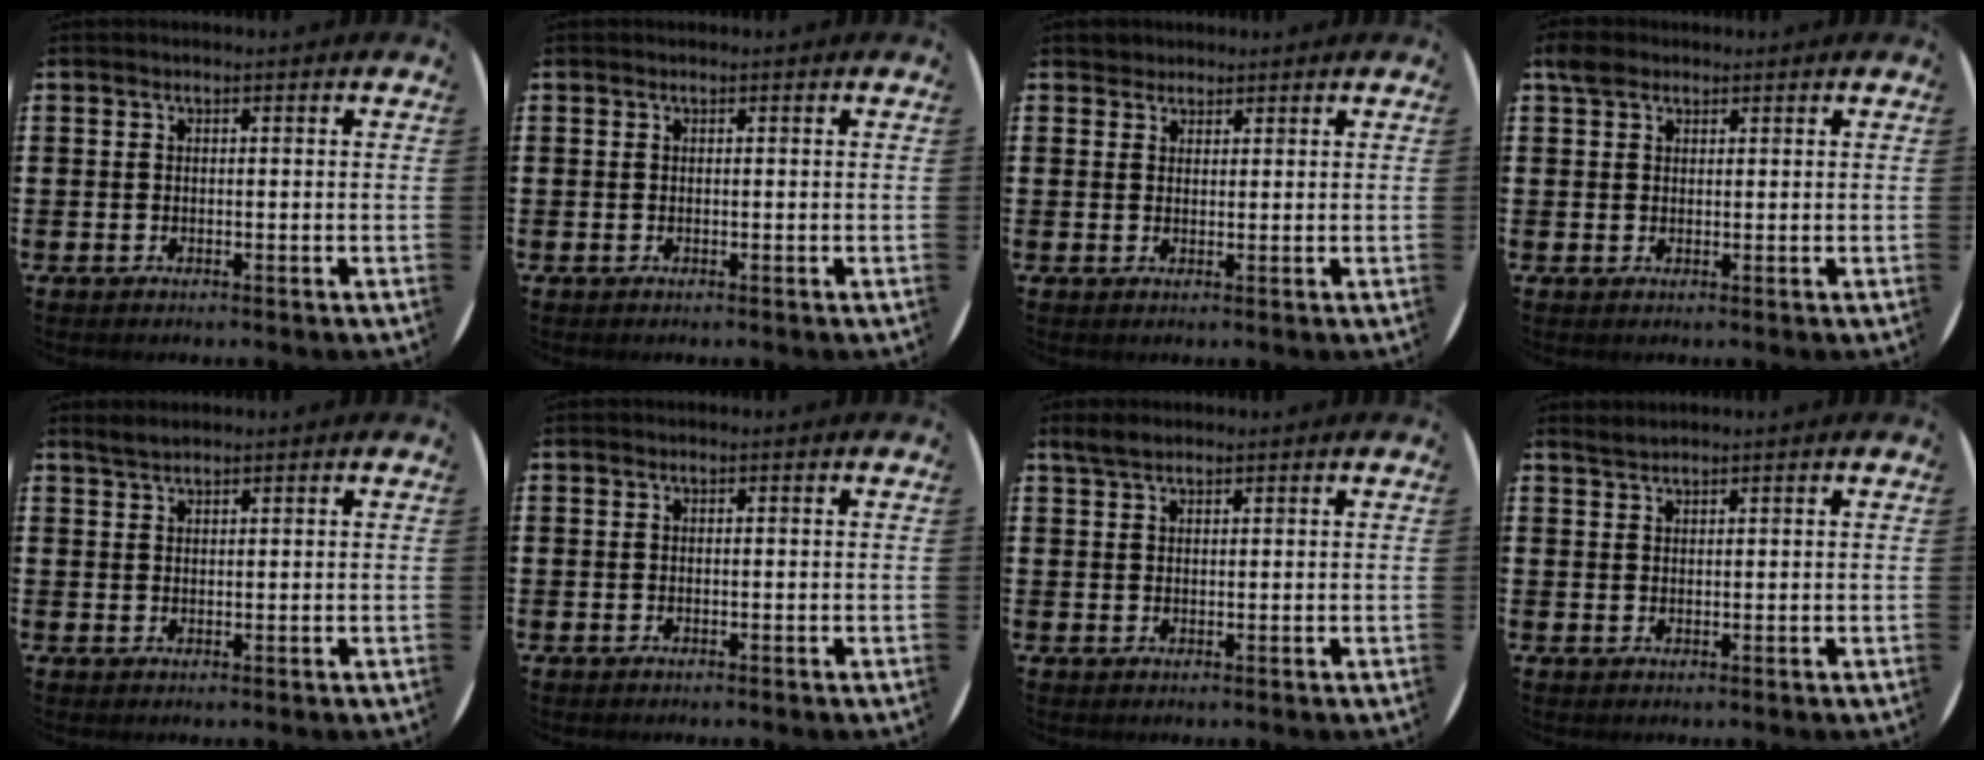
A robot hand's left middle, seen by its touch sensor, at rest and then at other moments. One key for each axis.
{"total": 0.0}
{"total": 1.7, "fx": 1.6, "fy": 0.7, "fz": -0.2, "tx": 0.001, "ty": 0.004, "tz": 0.032}
{"total": 2.2, "fx": 1.7, "fy": 1.3, "fz": 0.6, "tx": 0.000, "ty": 0.000, "tz": 0.030}
{"total": 1.6, "fx": 1.5, "fy": 0.2, "fz": 0.4, "tx": -0.010, "ty": 0.003, "tz": 0.028}
{"total": 0.0}
{"total": 2.1, "fx": 1.8, "fy": 0.7, "fz": 0.8, "tx": -0.019, "ty": 0.006, "tz": 0.034}
{"total": 1.2, "fx": 1.2, "fy": 0.0, "fz": 0.0, "tx": -0.002, "ty": 0.001, "tz": 0.024}